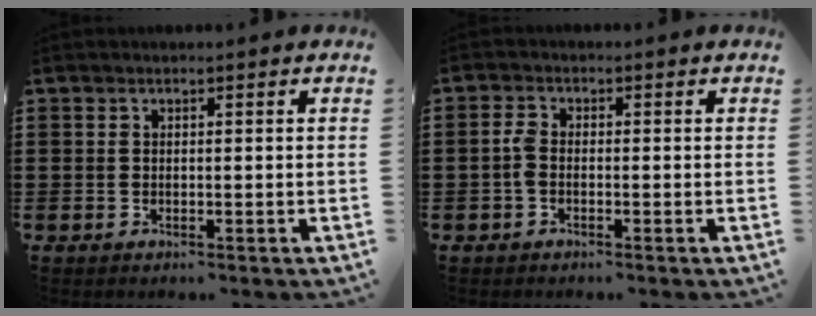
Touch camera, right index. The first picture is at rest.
{"total": 2.1, "force": [-0.6, 0.9, 1.8], "torque": [-0.051, -0.004, -0.017]}